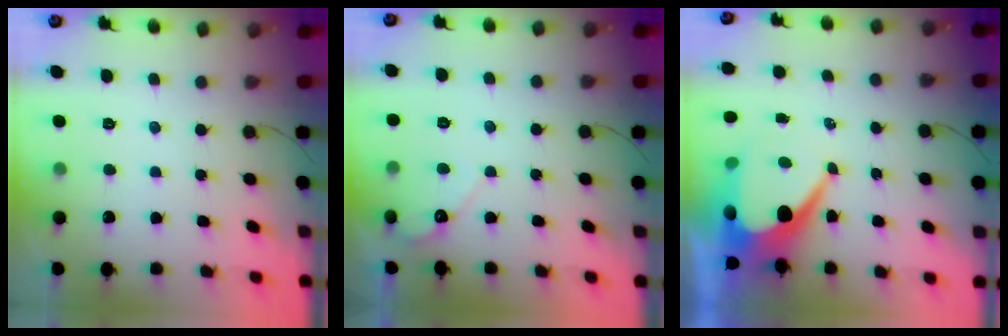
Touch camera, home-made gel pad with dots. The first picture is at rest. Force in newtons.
{"total": 3.8, "press": 3.8, "slide": 0.3}
{"total": 12.7, "press": 12.7, "slide": 1.1}